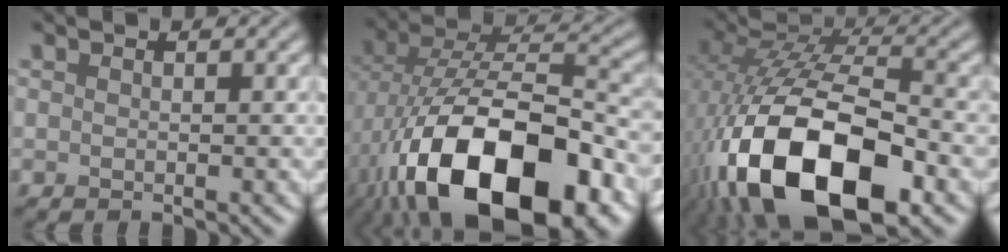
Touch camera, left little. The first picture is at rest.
{"total": 17.1, "force": [-8.5, 8.1, 12.4], "torque": [-0.214, -0.019, -0.138]}
{"total": 15.8, "force": [-6.8, 7.7, 12.0], "torque": [-0.228, -0.027, -0.123]}